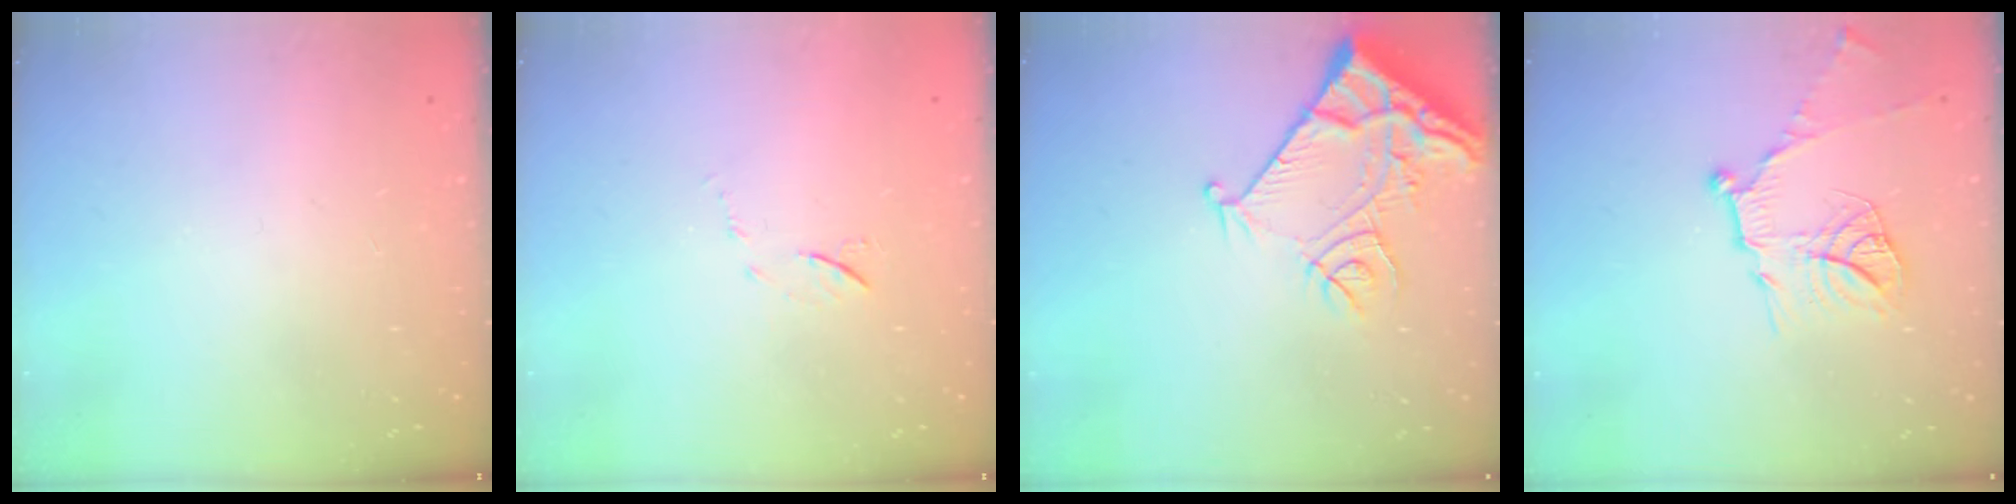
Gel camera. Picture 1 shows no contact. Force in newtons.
{"total": 6.1, "press": 6.0, "slide": 0.9}
{"total": 12.6, "press": 12.5, "slide": 1.5}
{"total": 13.4, "press": 13.3, "slide": 1.2}